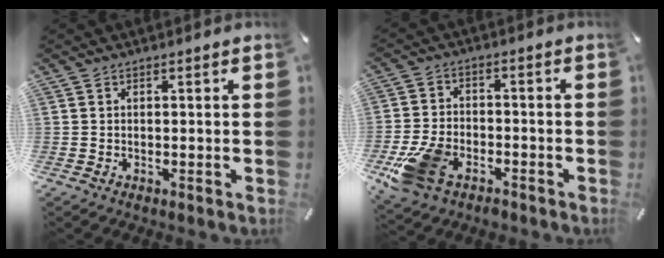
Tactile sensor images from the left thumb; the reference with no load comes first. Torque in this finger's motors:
{"motor_torque": [0.89, 1.41, 1.09, 0.68, 0.17]}